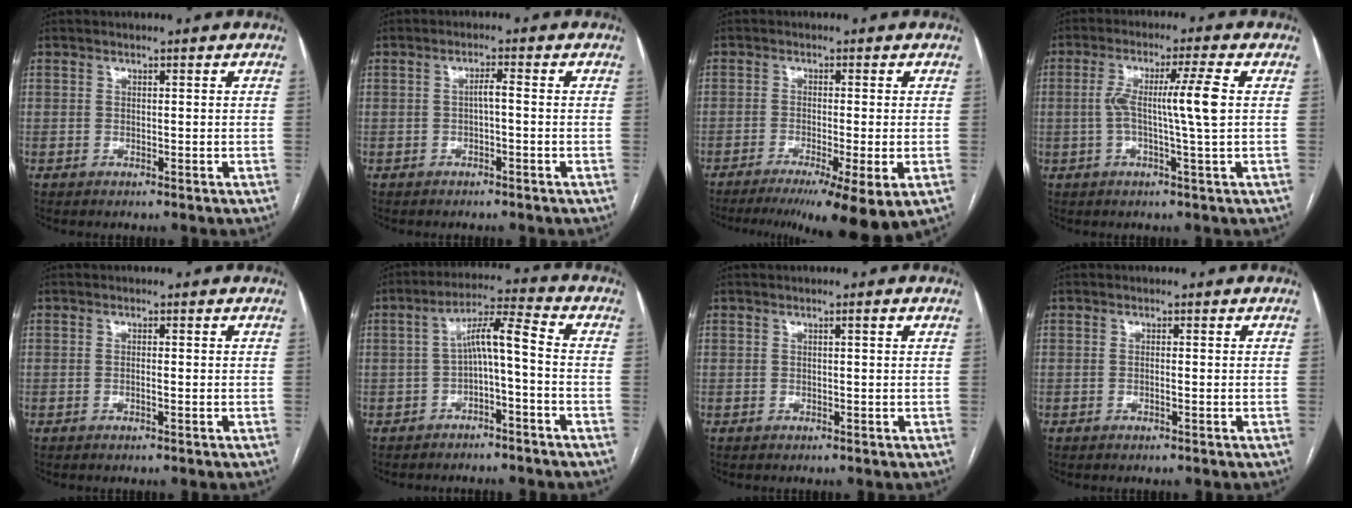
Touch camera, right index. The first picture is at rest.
{"total": 1.8, "force": [-0.2, 0.3, 1.8], "torque": [-0.032, 0.004, -0.003]}
{"total": 12.3, "force": [-8.1, 0.4, 9.2], "torque": [-0.113, -0.021, -0.127]}
{"total": 8.2, "force": [0.3, -0.8, 8.1], "torque": [-0.150, 0.010, 0.004]}
{"total": 0.9, "force": [-0.2, 0.2, 0.9], "torque": [-0.018, 0.000, -0.002]}
{"total": 6.8, "force": [-1.3, 0.9, 6.7], "torque": [-0.117, 0.033, -0.021]}
{"total": 1.2, "force": [0.5, 0.0, 1.1], "torque": [-0.017, 0.001, 0.006]}
{"total": 0.8, "force": [-0.1, 0.1, 0.7], "torque": [-0.014, 0.000, -0.002]}